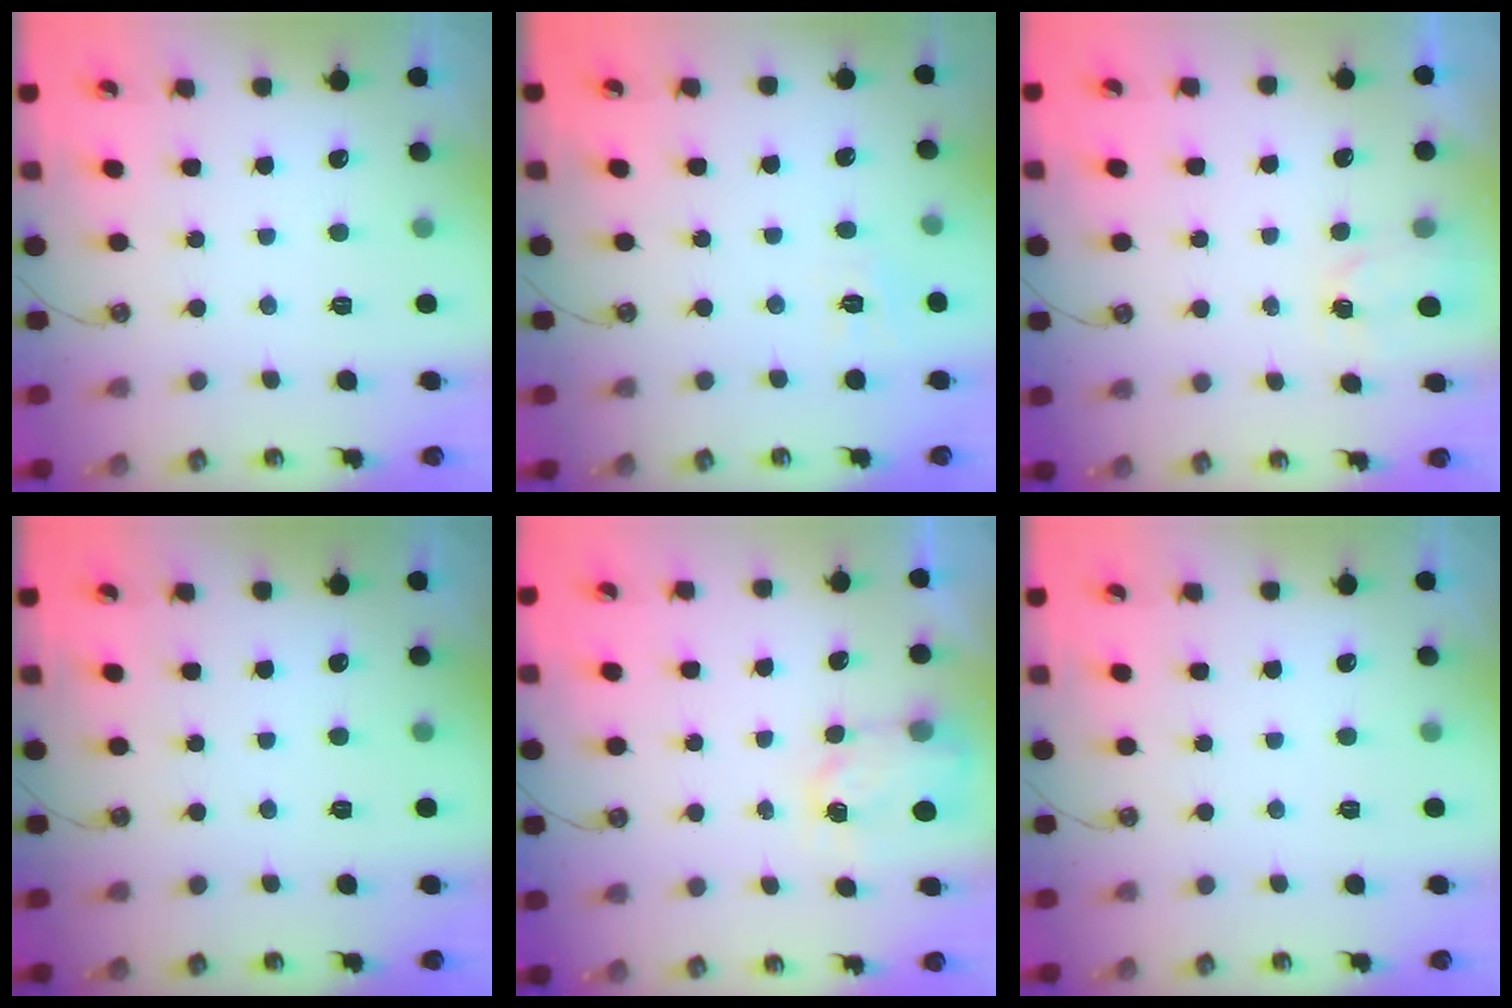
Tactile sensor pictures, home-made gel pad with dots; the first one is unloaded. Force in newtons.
{"total": 3.8, "press": 3.8, "slide": 0.6}
{"total": 2.3, "press": 2.3, "slide": 0.2}
{"total": 0.0}
{"total": 3.7, "press": 3.7, "slide": 0.5}
{"total": 0.0}